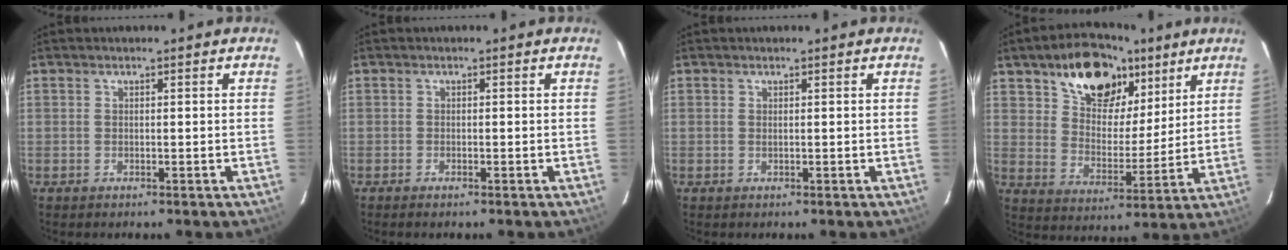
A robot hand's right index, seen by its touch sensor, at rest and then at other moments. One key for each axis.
{"total": 0.6, "fx": -0.6, "fy": -0.1, "fz": 0.1, "tx": -0.004, "ty": -0.002, "tz": -0.012}
{"total": 0.0}
{"total": 16.9, "fx": 10.2, "fy": 9.4, "fz": 9.6, "tx": -0.163, "ty": 0.025, "tz": 0.177}